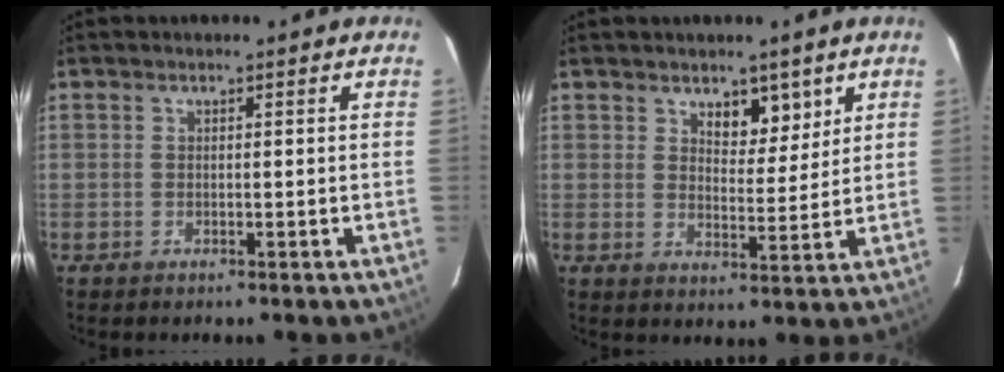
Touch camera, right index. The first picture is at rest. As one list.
[{"total": 5.2, "force": [3.3, 2.5, 3.1], "torque": [-0.037, -0.004, 0.053]}]